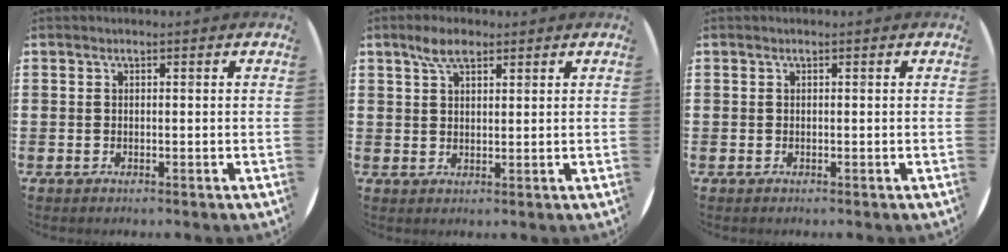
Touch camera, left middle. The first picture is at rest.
{"total": 4.0, "force": [2.9, 1.7, 2.2], "torque": [-0.040, 0.004, 0.050]}
{"total": 0.0}